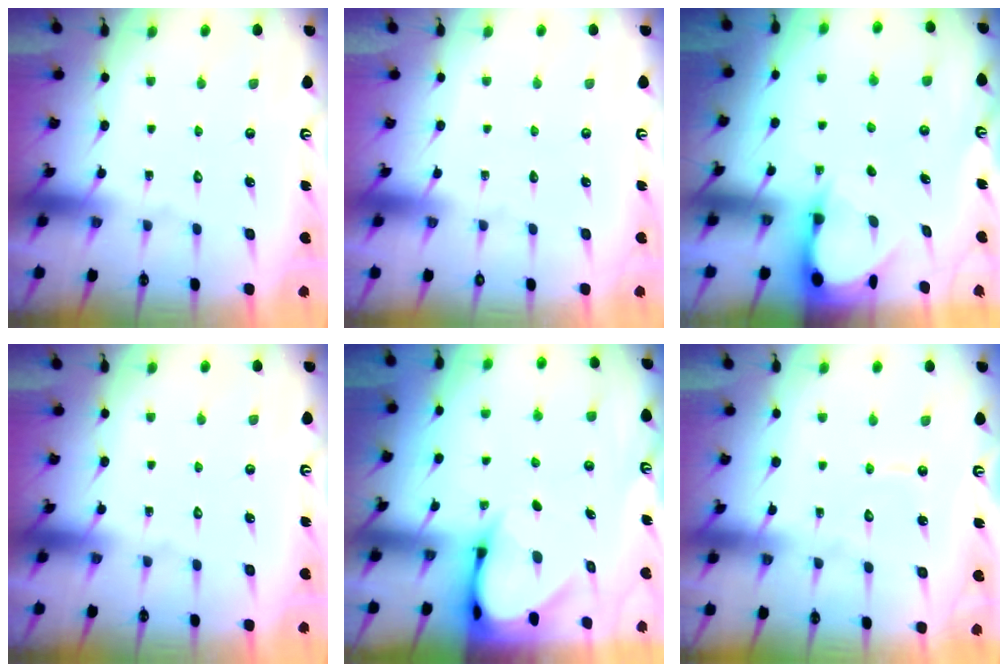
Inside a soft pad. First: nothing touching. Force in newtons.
{"total": 0.0}
{"total": 3.3, "press": 3.3, "slide": 0.4}
{"total": 0.0}
{"total": 4.3, "press": 4.2, "slide": 0.3}
{"total": 3.7, "press": 3.7, "slide": 0.4}